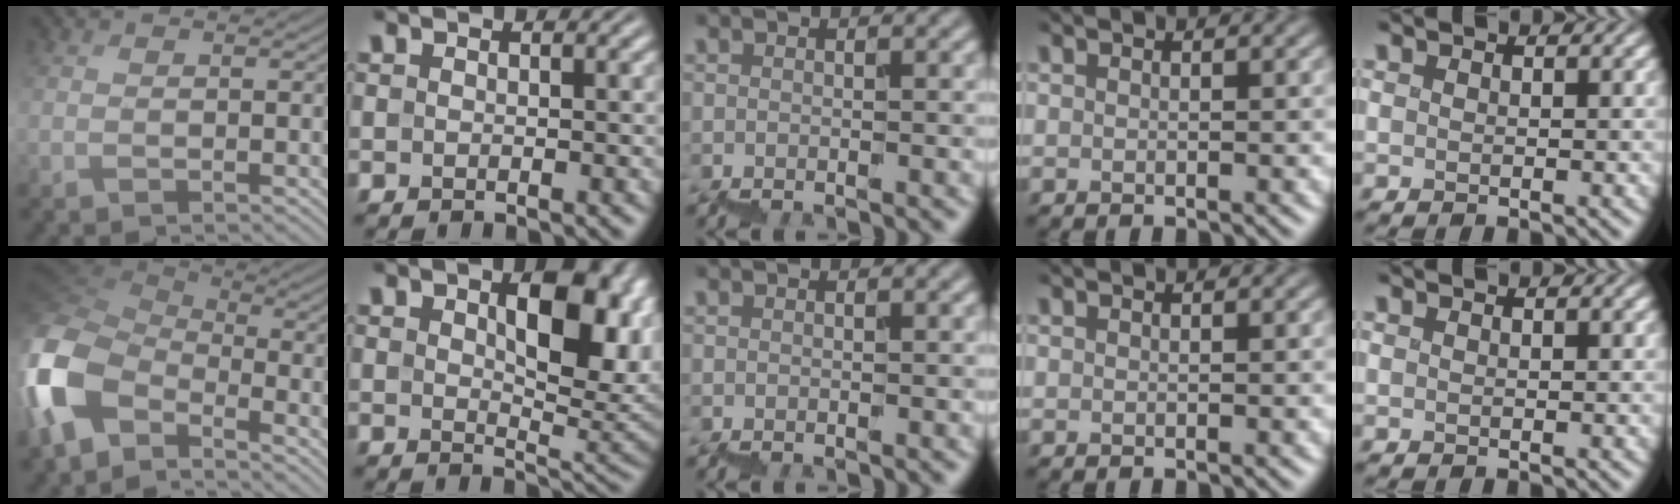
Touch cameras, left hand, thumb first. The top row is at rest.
{"thumb": {"total": 12.4, "force": [-5.9, 7.2, 8.3], "torque": [-0.220, -0.018, -0.126]}, "index": {"total": 9.4, "force": [2.3, 4.5, 7.9], "torque": [-0.114, 0.000, 0.040]}}